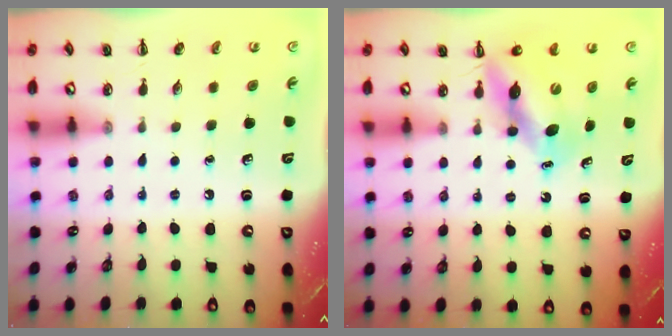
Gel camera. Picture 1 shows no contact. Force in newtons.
{"total": 10.4, "press": 10.0, "slide": 2.7}